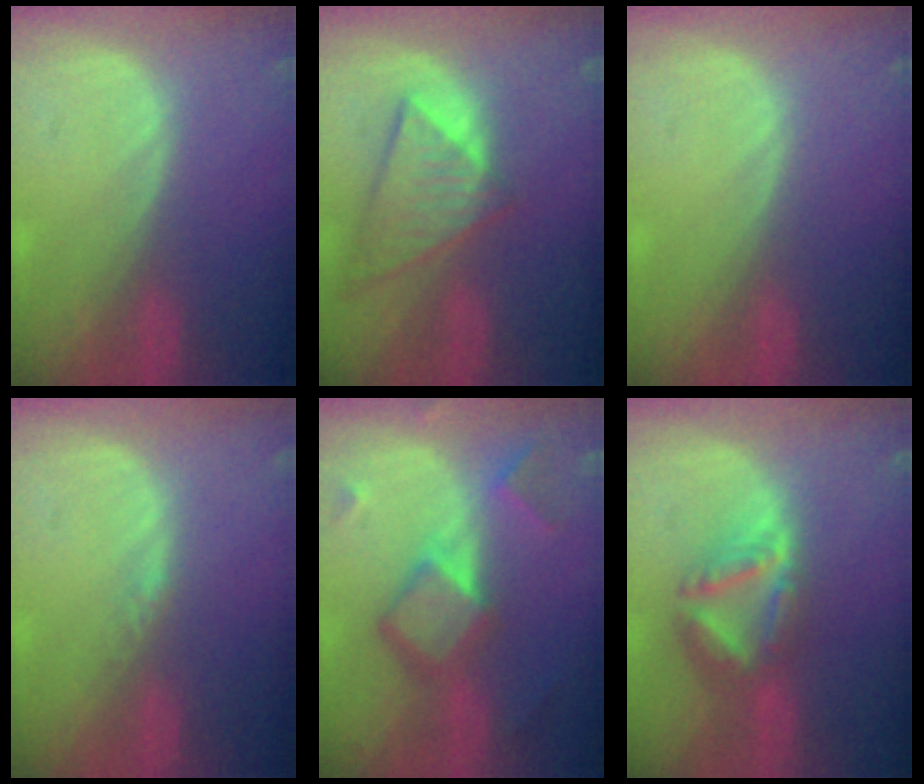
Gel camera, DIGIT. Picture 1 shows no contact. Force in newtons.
{"total": 8.9, "press": 7.6, "slide": 4.5}
{"total": 0.0}
{"total": 1.0, "press": 0.8, "slide": 0.6}
{"total": 7.7, "press": 7.7, "slide": 0.4}
{"total": 8.0, "press": 6.9, "slide": 4.0}